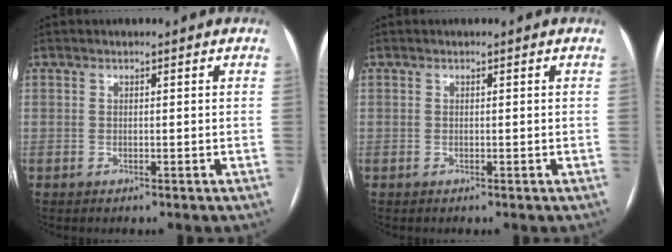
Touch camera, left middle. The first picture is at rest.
{"total": 0.0}